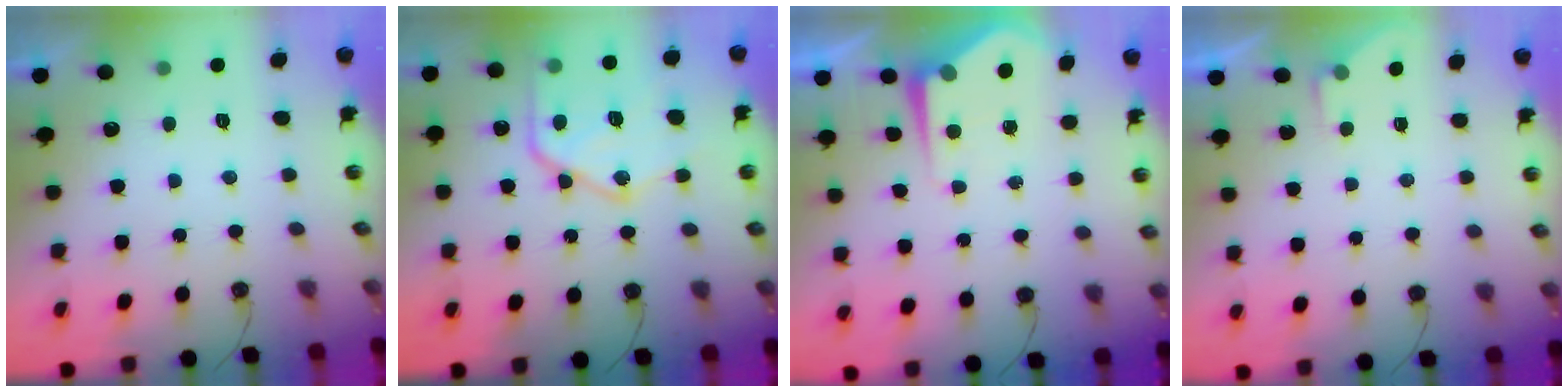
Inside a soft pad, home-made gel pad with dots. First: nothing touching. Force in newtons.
{"total": 20.5, "press": 20.4, "slide": 1.7}
{"total": 6.5, "press": 6.5, "slide": 0.5}
{"total": 2.6, "press": 2.6, "slide": 0.5}